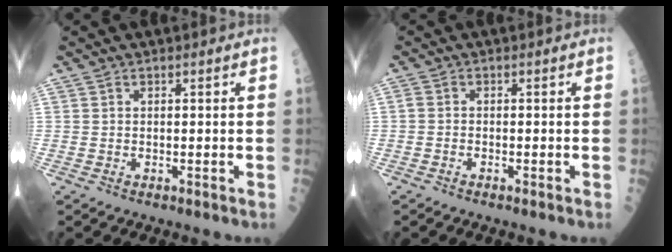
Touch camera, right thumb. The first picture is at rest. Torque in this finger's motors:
{"motor_torque": [-0.28, -0.25, 0.15, 0.02, 0.06]}